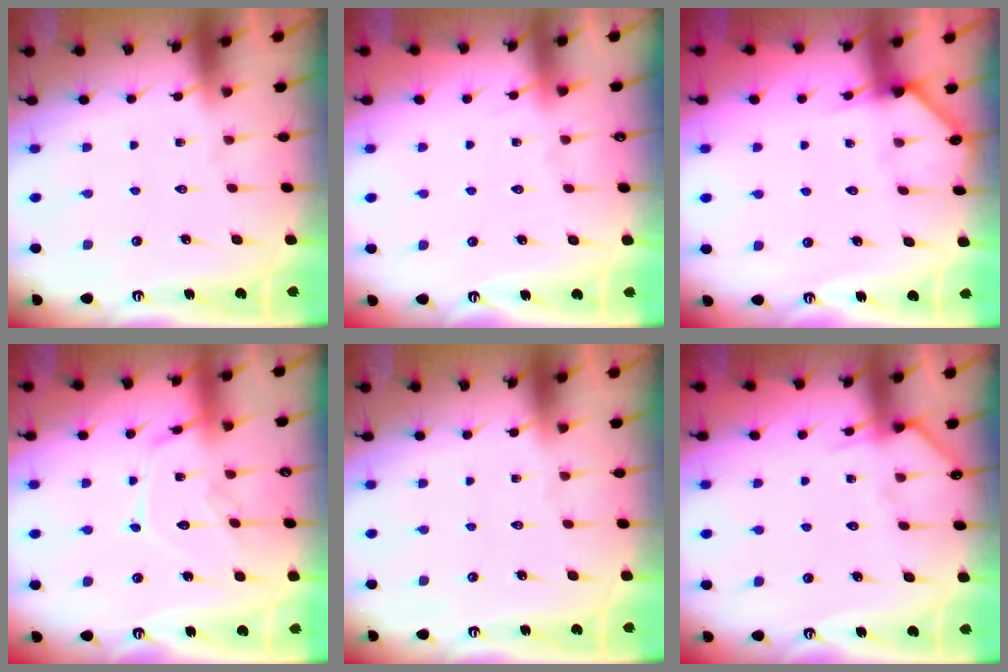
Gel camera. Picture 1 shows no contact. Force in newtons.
{"total": 3.5, "press": 3.5, "slide": 0.5}
{"total": 4.3, "press": 4.3, "slide": 0.2}
{"total": 12.7, "press": 12.7, "slide": 0.6}
{"total": 0.0}
{"total": 6.0, "press": 5.9, "slide": 0.7}